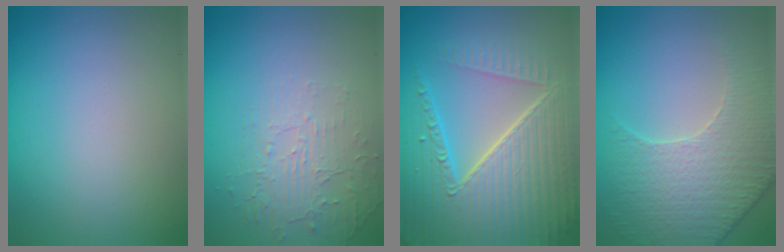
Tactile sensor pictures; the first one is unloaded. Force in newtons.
{"total": 1.9, "press": 1.0, "slide": 1.6}
{"total": 8.9, "press": 6.1, "slide": 6.5}
{"total": 4.2, "press": 4.1, "slide": 1.0}